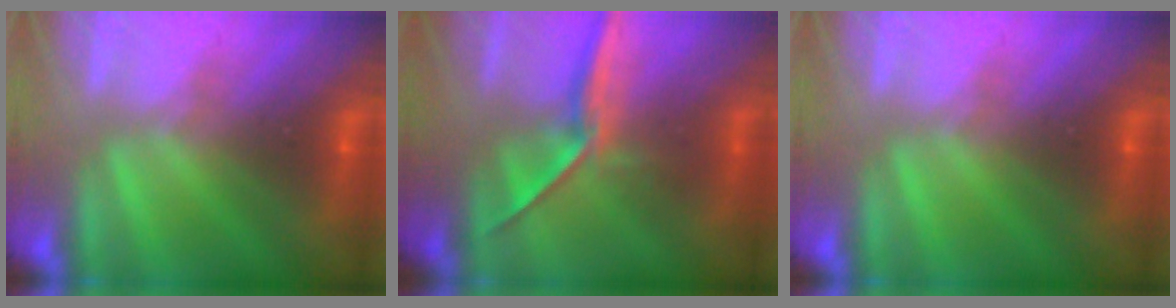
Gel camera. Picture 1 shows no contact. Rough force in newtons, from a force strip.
{"total": 1.2}
{"total": 0.0}